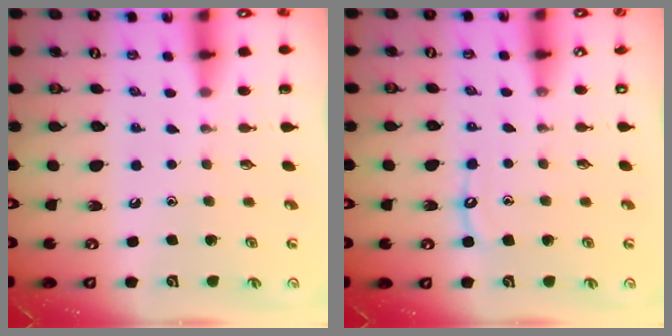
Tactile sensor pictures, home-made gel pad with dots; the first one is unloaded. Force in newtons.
{"total": 5.9, "press": 5.9, "slide": 0.6}